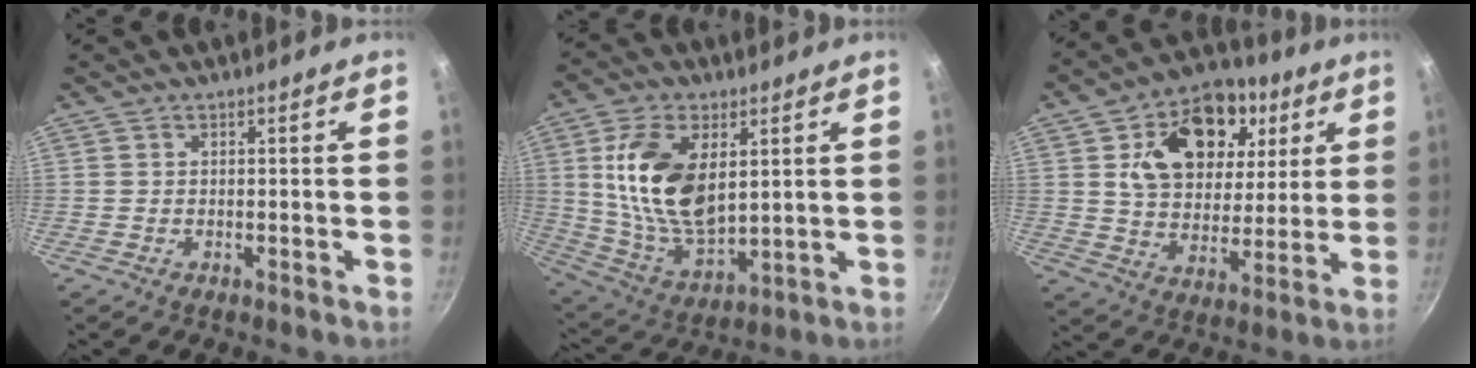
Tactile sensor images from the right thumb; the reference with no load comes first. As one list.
[{"total": 17.8, "force": [4.1, 9.9, 14.1], "torque": [-0.251, -0.022, 0.091]}, {"total": 20.6, "force": [7.1, 14.5, 12.8], "torque": [-0.181, -0.007, 0.110]}]